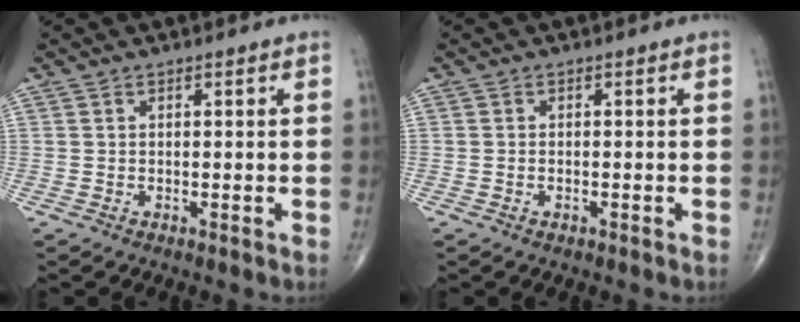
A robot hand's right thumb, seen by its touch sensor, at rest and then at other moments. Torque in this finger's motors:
{"motor_torque": [-0.19, -0.24, 0.02, 0.15, 0.02]}